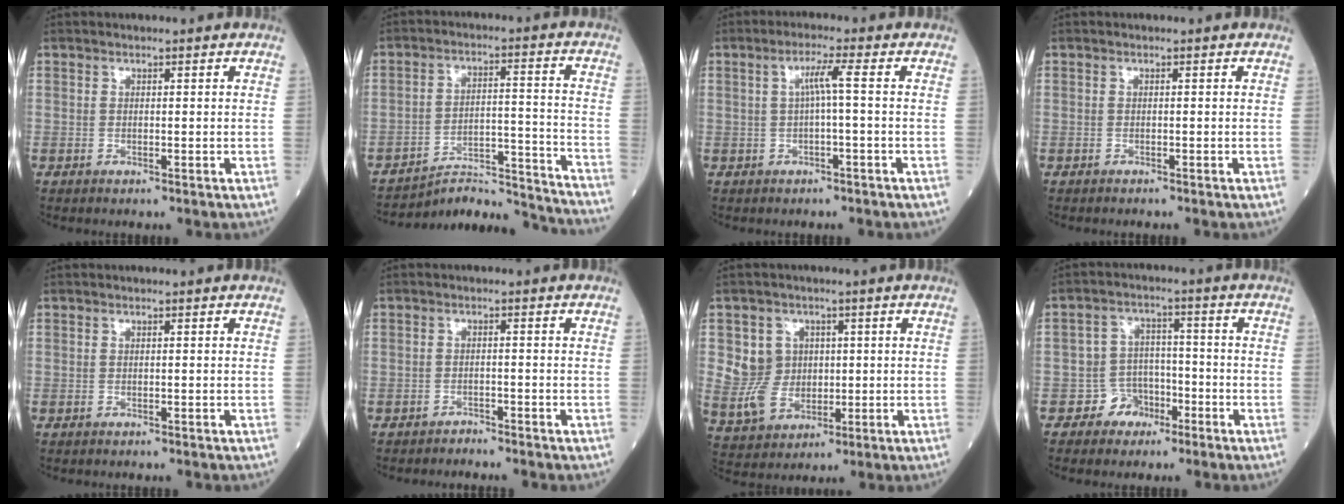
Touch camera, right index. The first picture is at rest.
{"total": 15.4, "force": [-15.2, -1.1, 1.8], "torque": [-0.021, 0.025, -0.227]}
{"total": 3.2, "force": [0.1, -0.5, 3.2], "torque": [-0.060, 0.009, 0.003]}
{"total": 0.6, "force": [-0.5, 0.0, 0.3], "torque": [-0.005, -0.001, -0.011]}
{"total": 0.0}
{"total": 1.7, "force": [-1.6, -0.2, -0.5], "torque": [0.012, -0.007, -0.027]}
{"total": 7.2, "force": [1.1, 6.6, 2.6], "torque": [-0.058, 0.014, 0.031]}
{"total": 4.8, "force": [-2.8, 3.9, 0.3], "torque": [0.004, 0.019, -0.046]}